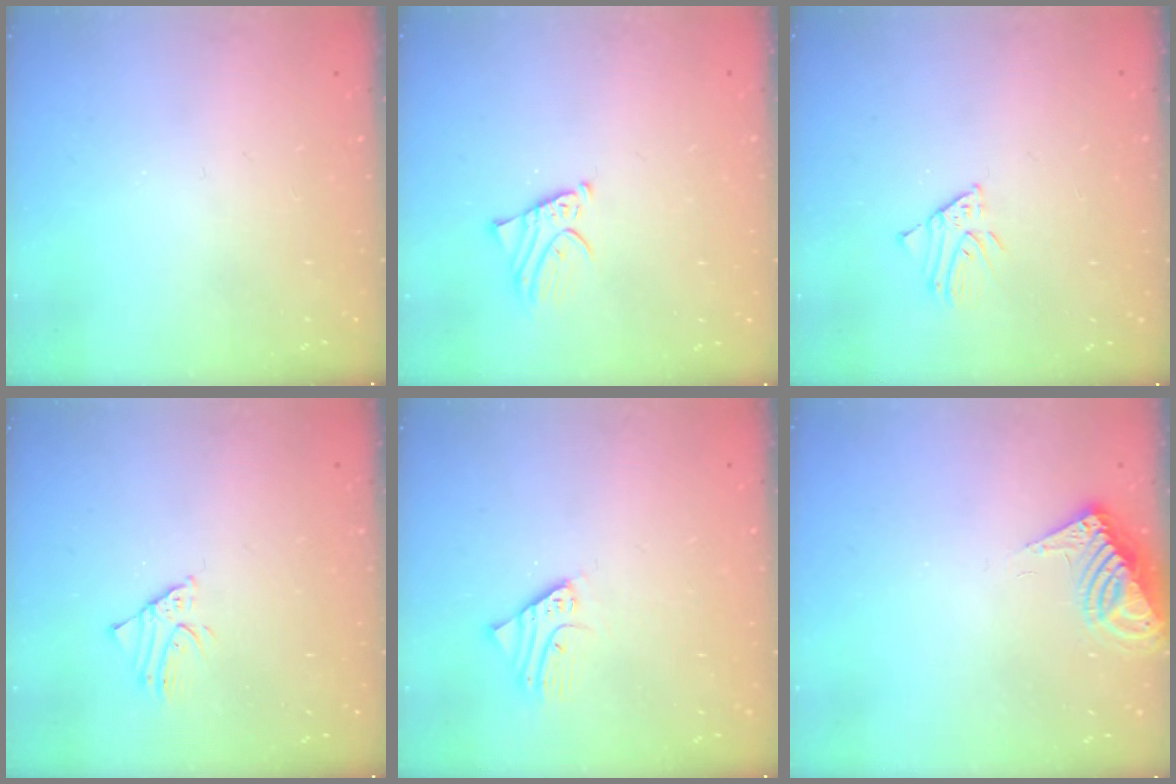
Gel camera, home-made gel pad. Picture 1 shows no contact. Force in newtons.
{"total": 2.4, "press": 2.4, "slide": 0.2}
{"total": 2.4, "press": 2.4, "slide": 0.2}
{"total": 1.7, "press": 1.7, "slide": 0.1}
{"total": 2.2, "press": 2.2, "slide": 0.2}
{"total": 9.4, "press": 9.4, "slide": 0.7}